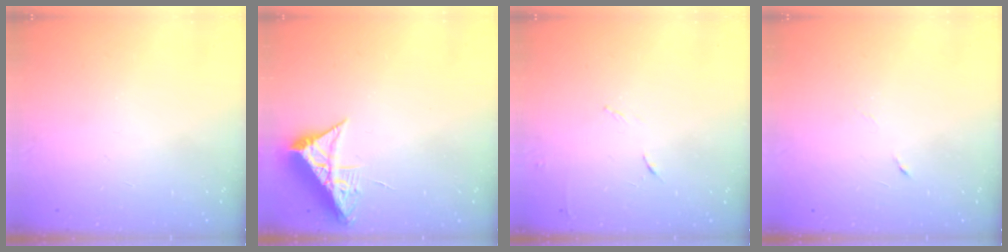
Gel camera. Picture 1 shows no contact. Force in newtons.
{"total": 7.7, "press": 7.7, "slide": 0.4}
{"total": 4.8, "press": 4.7, "slide": 0.8}
{"total": 2.9, "press": 2.7, "slide": 1.0}